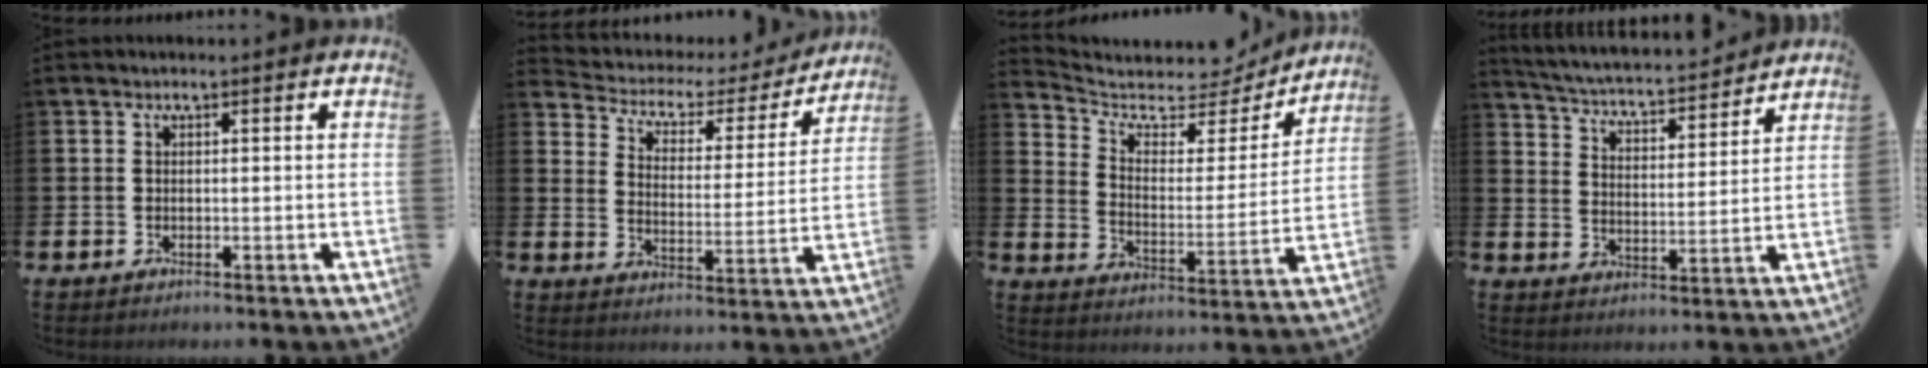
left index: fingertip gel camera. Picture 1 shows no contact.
{"total": 4.2, "force": [3.3, 2.4, 1.2], "torque": [-0.046, -0.025, 0.045]}
{"total": 6.0, "force": [5.4, 2.3, 1.1], "torque": [-0.053, -0.051, 0.086]}
{"total": 4.7, "force": [4.5, 0.6, 1.0], "torque": [-0.047, -0.043, 0.071]}